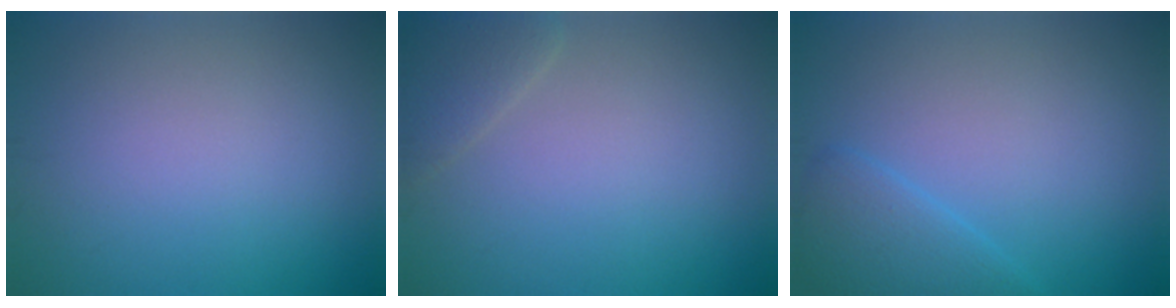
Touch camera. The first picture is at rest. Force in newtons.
{"total": 2.0, "press": 2.0, "slide": 0.2}
{"total": 2.8, "press": 2.8, "slide": 0.2}